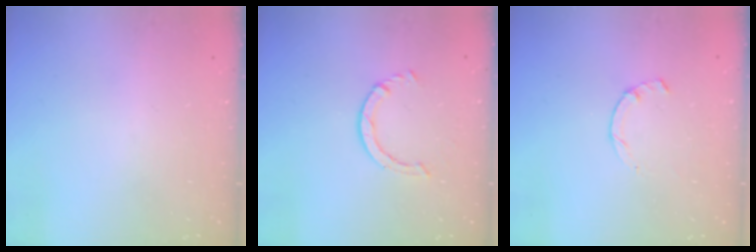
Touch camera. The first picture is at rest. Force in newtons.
{"total": 2.5, "press": 2.5, "slide": 0.3}
{"total": 1.7, "press": 1.6, "slide": 0.4}